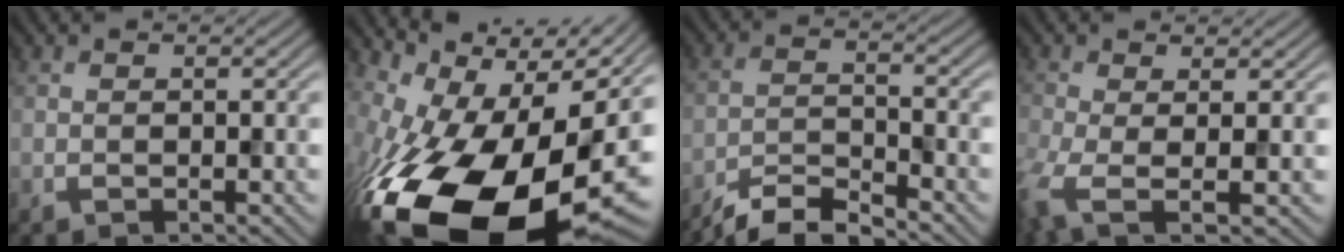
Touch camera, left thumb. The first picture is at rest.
{"total": 18.6, "force": [-6.9, 10.3, 13.9], "torque": [-0.268, -0.047, -0.098]}
{"total": 6.0, "force": [-5.7, 0.9, 1.8], "torque": [-0.031, -0.007, -0.109]}
{"total": 4.7, "force": [-2.0, 1.5, 4.0], "torque": [-0.099, -0.016, -0.039]}